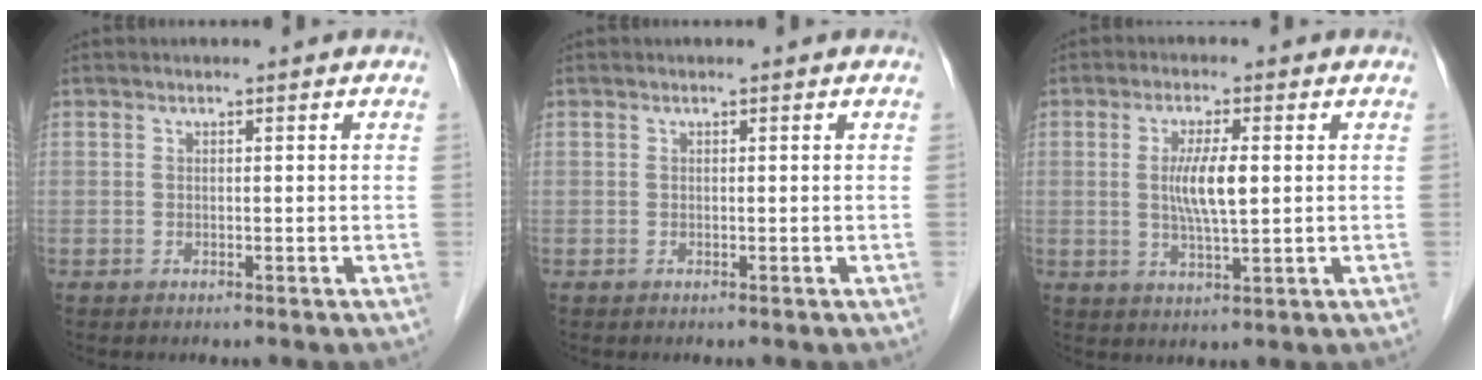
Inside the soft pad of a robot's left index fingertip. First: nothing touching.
{"total": 0.0}
{"total": 5.8, "force": [0.6, 0.7, 5.7], "torque": [-0.109, -0.005, 0.009]}